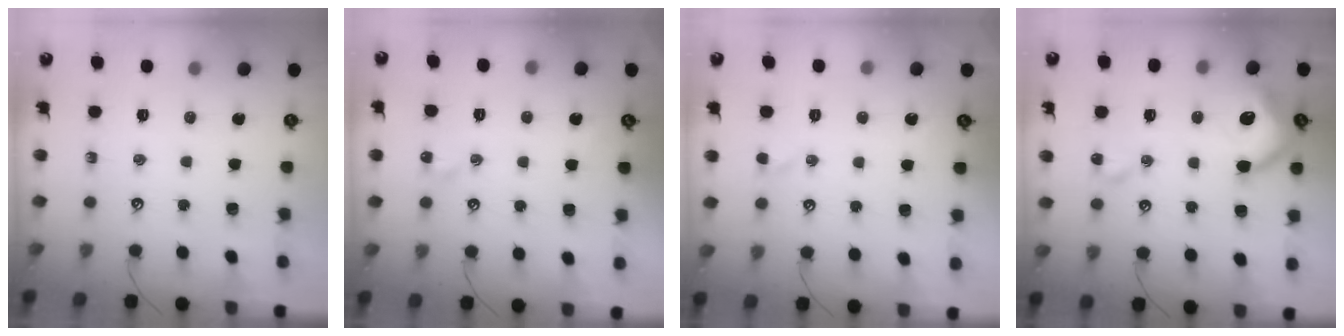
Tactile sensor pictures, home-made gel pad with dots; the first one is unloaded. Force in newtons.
{"total": 2.3, "press": 2.3, "slide": 0.2}
{"total": 0.9, "press": 0.8, "slide": 0.3}
{"total": 12.3, "press": 12.2, "slide": 1.4}